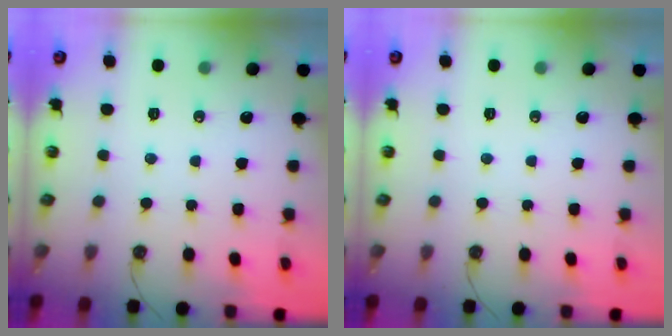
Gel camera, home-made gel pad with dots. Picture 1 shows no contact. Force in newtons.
{"total": 0.0}